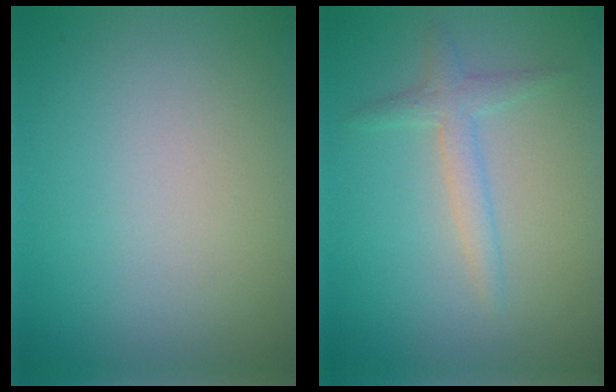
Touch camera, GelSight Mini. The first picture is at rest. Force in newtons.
{"total": 2.0, "press": 2.0, "slide": 0.1}